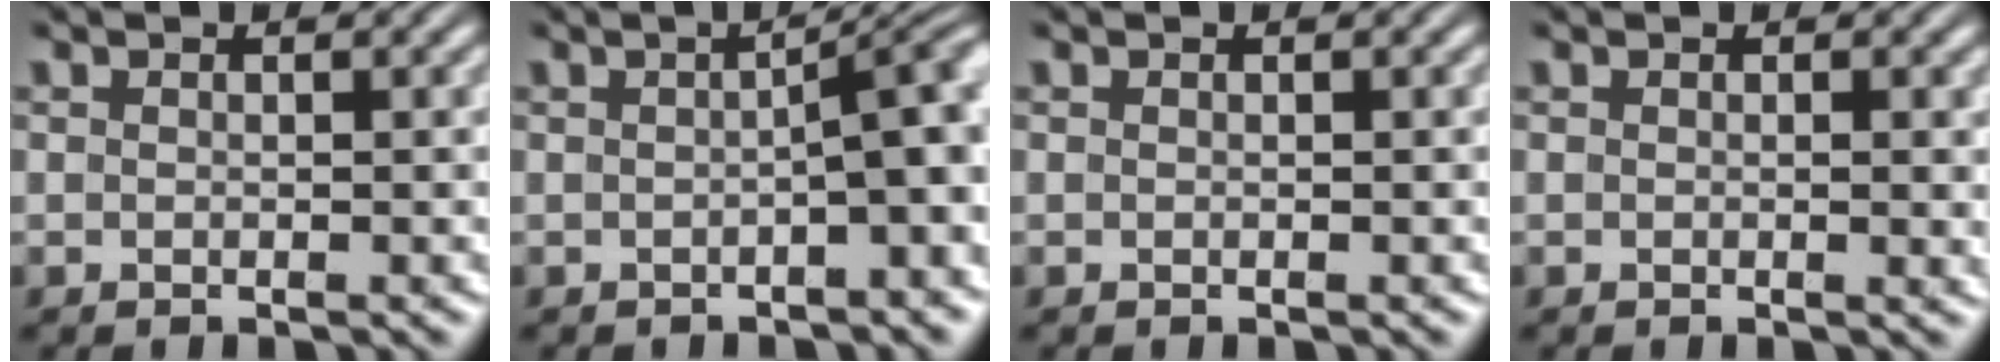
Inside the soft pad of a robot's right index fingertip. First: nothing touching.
{"total": 4.5, "force": [-0.7, 1.4, 4.2], "torque": [-0.035, 0.017, -0.017]}
{"total": 0.0}
{"total": 0.6, "force": [0.2, 0.0, 0.6], "torque": [-0.009, -0.003, 0.000]}